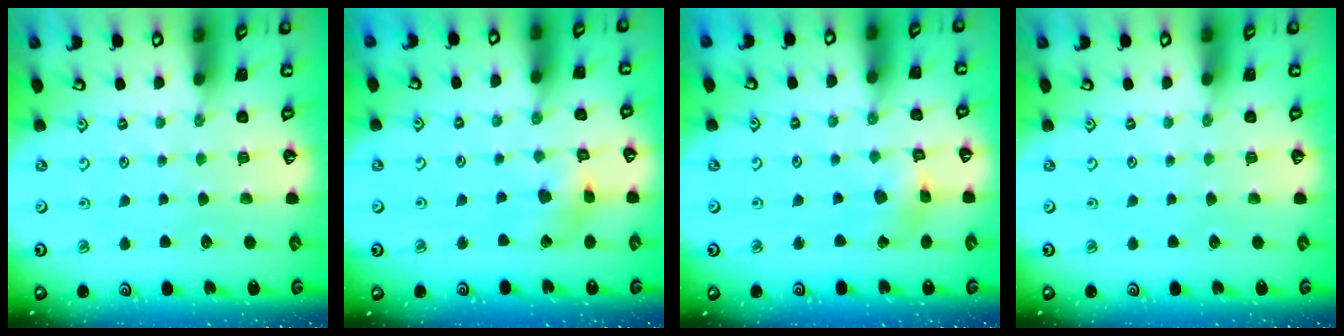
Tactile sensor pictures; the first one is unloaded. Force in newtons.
{"total": 9.1, "press": 9.0, "slide": 1.3}
{"total": 4.1, "press": 4.1, "slide": 0.5}
{"total": 0.0}